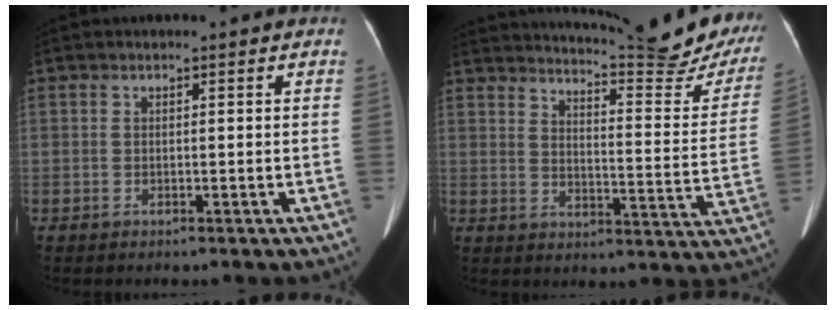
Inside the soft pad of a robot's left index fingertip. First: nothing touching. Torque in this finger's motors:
{"motor_torque": [0.87, -1.27, 0.12, 0.06]}